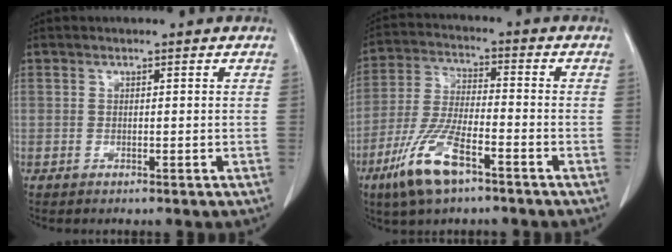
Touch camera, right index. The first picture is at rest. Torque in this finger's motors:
{"motor_torque": [1.31, -0.83, 0.71, 0.21]}